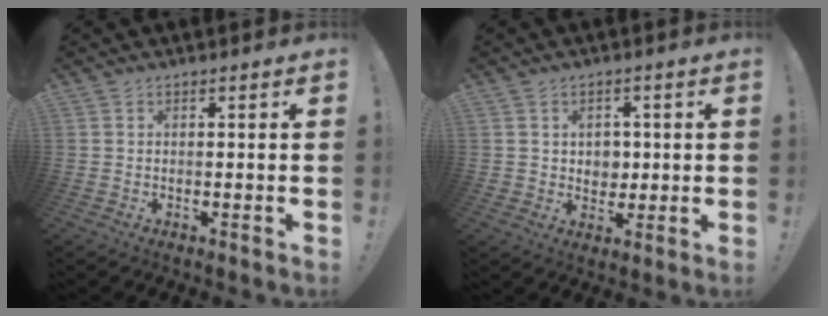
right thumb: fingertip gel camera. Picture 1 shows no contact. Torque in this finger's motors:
{"motor_torque": [-0.18, 0.20, -0.25, 0.27, 0.02]}